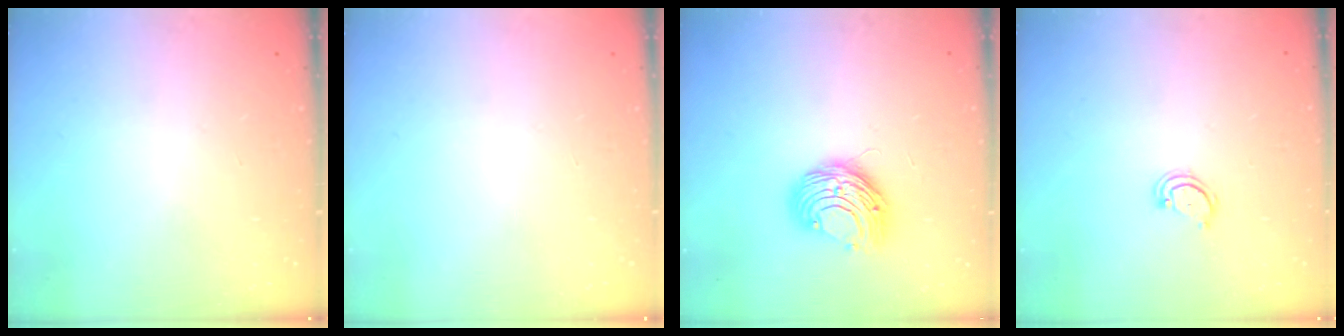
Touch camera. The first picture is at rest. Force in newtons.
{"total": 0.0}
{"total": 8.8, "press": 8.8, "slide": 0.3}
{"total": 2.6, "press": 2.6, "slide": 0.3}